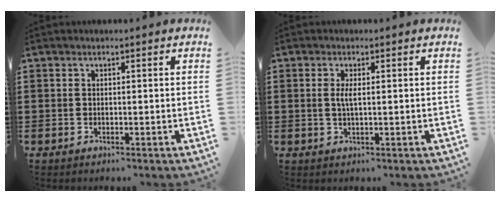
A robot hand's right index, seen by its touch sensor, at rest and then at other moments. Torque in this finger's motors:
{"motor_torque": [0.25, 0.13, 0.28, 0.06]}